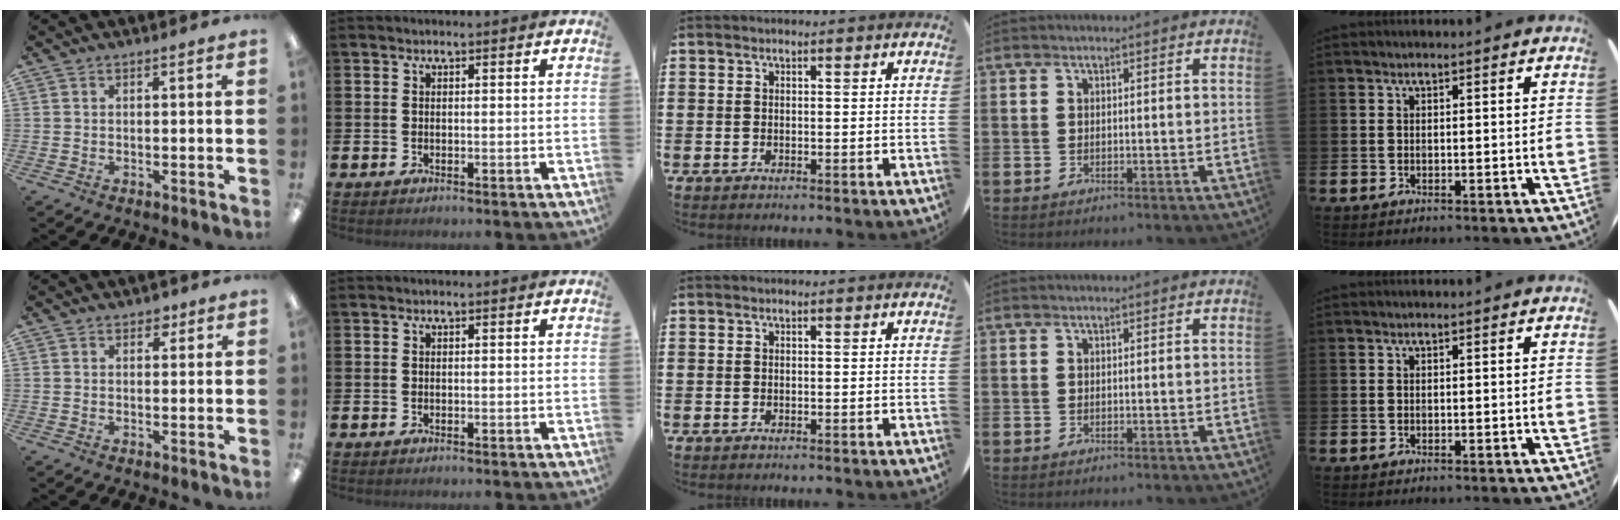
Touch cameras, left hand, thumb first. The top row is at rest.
{"thumb": {"total": 2.5, "force": [1.7, 1.6, 1.1], "torque": [-0.007, -0.004, 0.027]}}